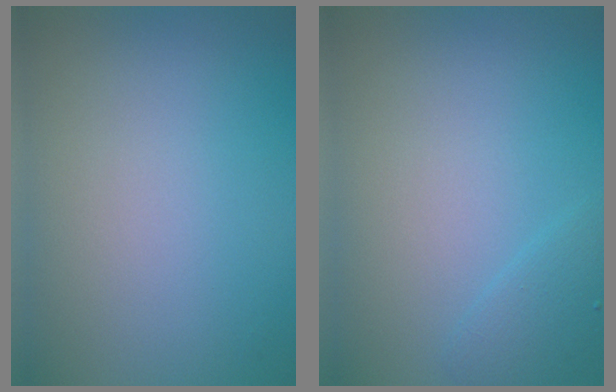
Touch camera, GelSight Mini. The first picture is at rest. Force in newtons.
{"total": 1.4, "press": 1.4, "slide": 0.1}